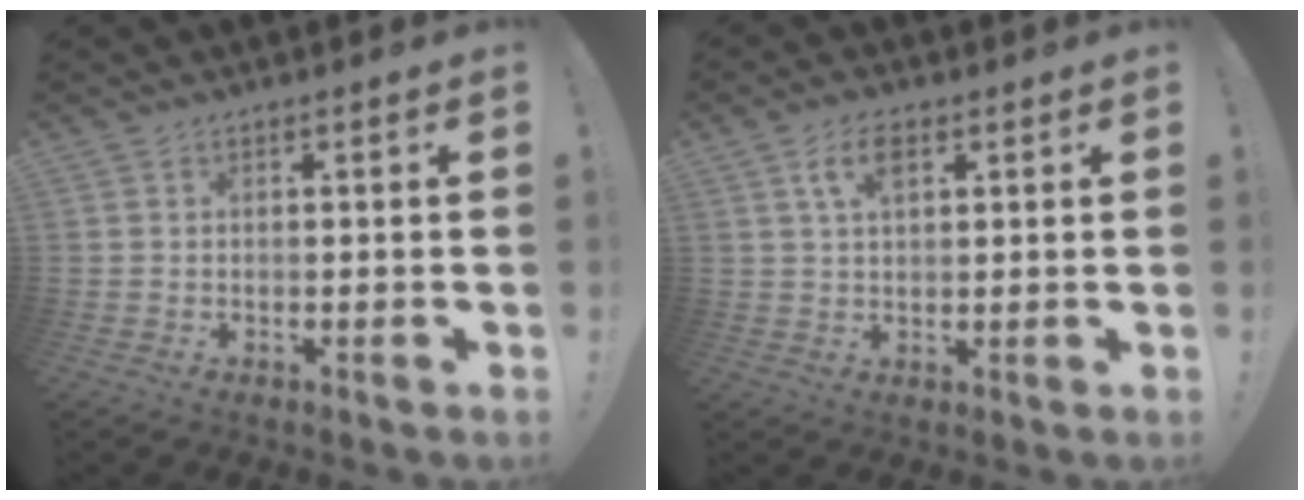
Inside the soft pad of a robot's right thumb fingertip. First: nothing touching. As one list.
[{"total": 5.8, "force": [2.5, 2.9, 4.4], "torque": [-0.078, 0.002, 0.044]}]